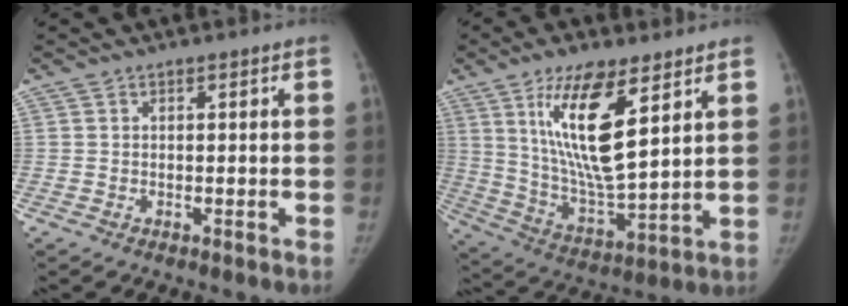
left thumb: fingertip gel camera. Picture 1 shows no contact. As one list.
[{"total": 17.1, "force": [7.8, 5.5, 14.2], "torque": [-0.244, -0.046, 0.151]}]